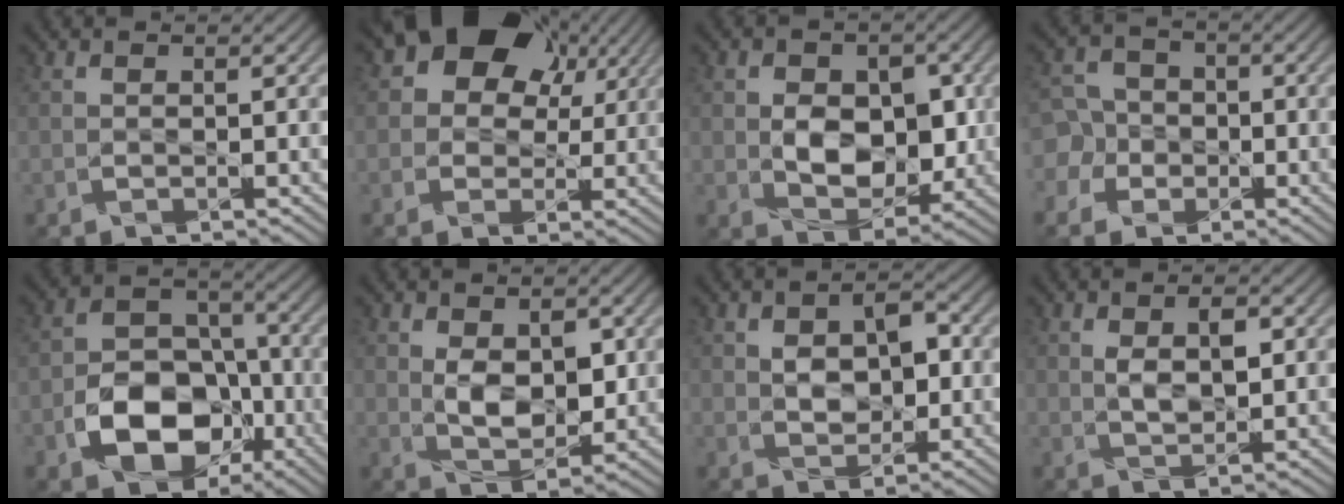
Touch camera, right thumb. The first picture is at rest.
{"total": 12.4, "force": [5.5, 8.9, 6.7], "torque": [-0.118, 0.019, 0.080]}
{"total": 7.9, "force": [-0.2, 5.5, 5.7], "torque": [-0.098, -0.007, -0.004]}
{"total": 6.9, "force": [-1.8, 6.4, 1.7], "torque": [-0.058, 0.003, -0.059]}
{"total": 11.8, "force": [-4.3, 8.3, 7.2], "torque": [-0.133, -0.014, -0.081]}
{"total": 6.1, "force": [0.7, 3.7, 4.8], "torque": [-0.087, -0.008, 0.019]}
{"total": 5.2, "force": [0.5, 3.4, 3.9], "torque": [-0.063, 0.000, 0.005]}
{"total": 3.9, "force": [0.7, 2.1, 3.2], "torque": [-0.064, -0.004, 0.016]}